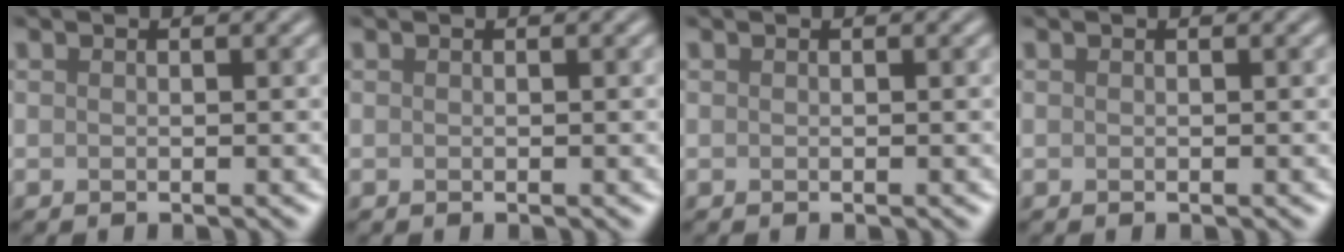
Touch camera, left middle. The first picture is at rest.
{"total": 0.0}
{"total": 0.0}
{"total": 0.0}